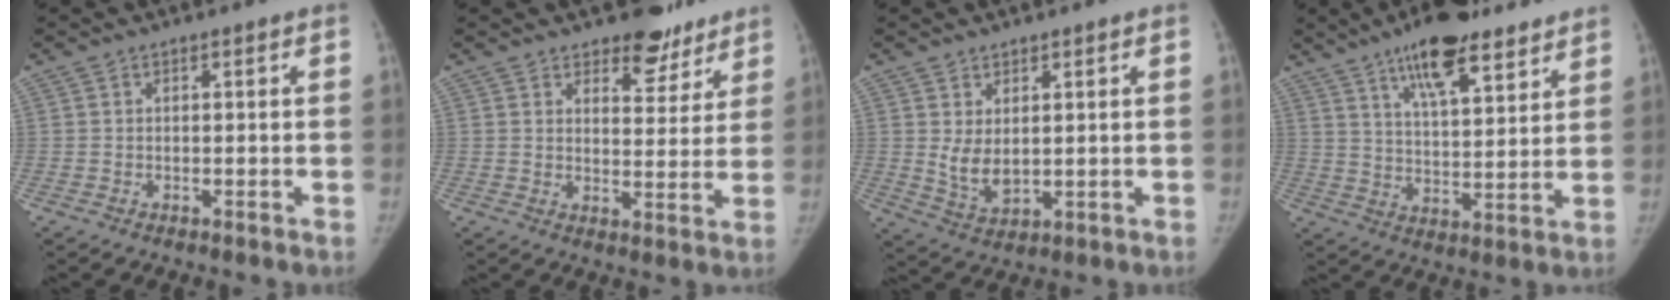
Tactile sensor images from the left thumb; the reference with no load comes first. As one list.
[{"total": 8.2, "force": [6.4, 4.1, 3.0], "torque": [0.002, -0.040, 0.090]}, {"total": 5.2, "force": [1.2, 3.2, 3.8], "torque": [-0.055, -0.020, 0.035]}, {"total": 15.6, "force": [10.5, 5.1, 10.3], "torque": [-0.133, -0.045, 0.167]}]